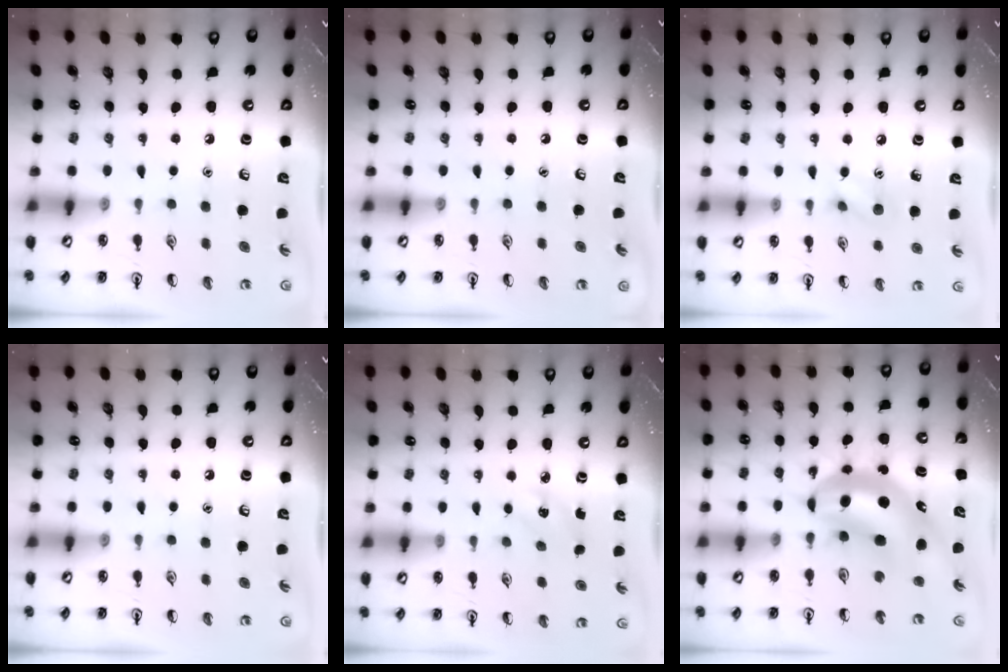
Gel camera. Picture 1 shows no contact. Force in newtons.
{"total": 0.0}
{"total": 6.2, "press": 6.0, "slide": 1.5}
{"total": 0.0}
{"total": 2.4, "press": 2.2, "slide": 0.8}
{"total": 7.5, "press": 7.2, "slide": 2.1}